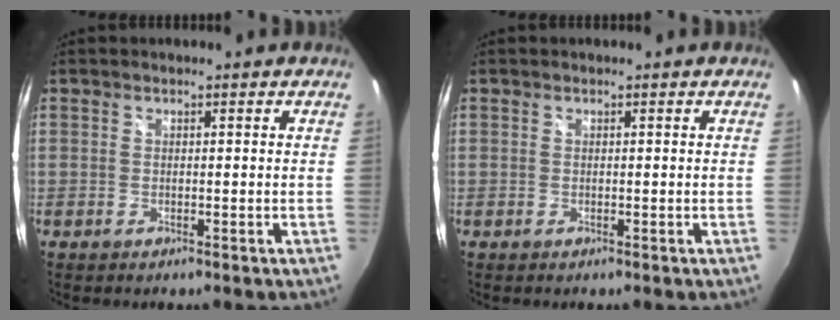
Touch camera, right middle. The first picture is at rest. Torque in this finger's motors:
{"motor_torque": [0.00, 0.00, 0.00, 0.00]}